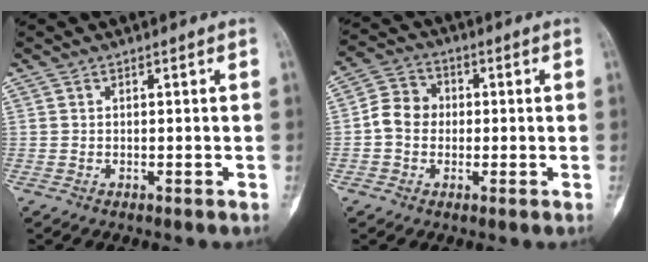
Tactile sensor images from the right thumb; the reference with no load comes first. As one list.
[{"total": 6.7, "force": [-0.5, 5.8, 3.2], "torque": [-0.040, 0.020, -0.022]}]